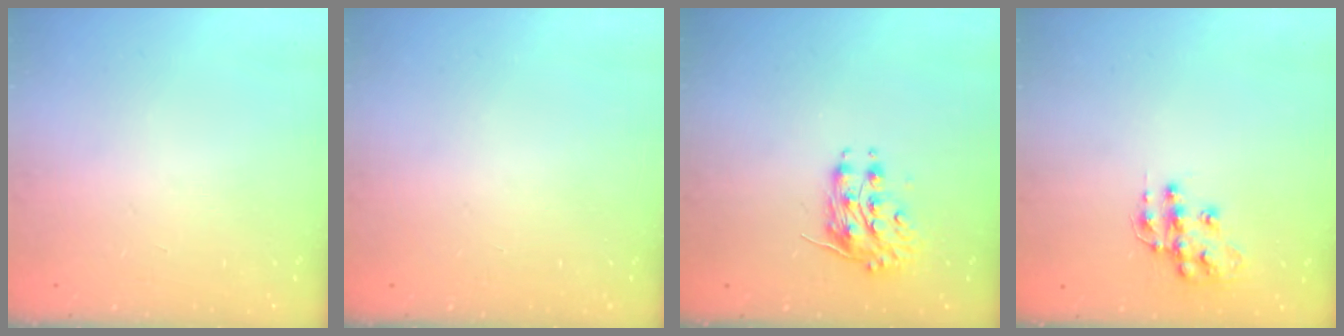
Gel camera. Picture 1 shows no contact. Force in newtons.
{"total": 0.0}
{"total": 8.2, "press": 8.2, "slide": 0.3}
{"total": 11.6, "press": 11.5, "slide": 0.8}